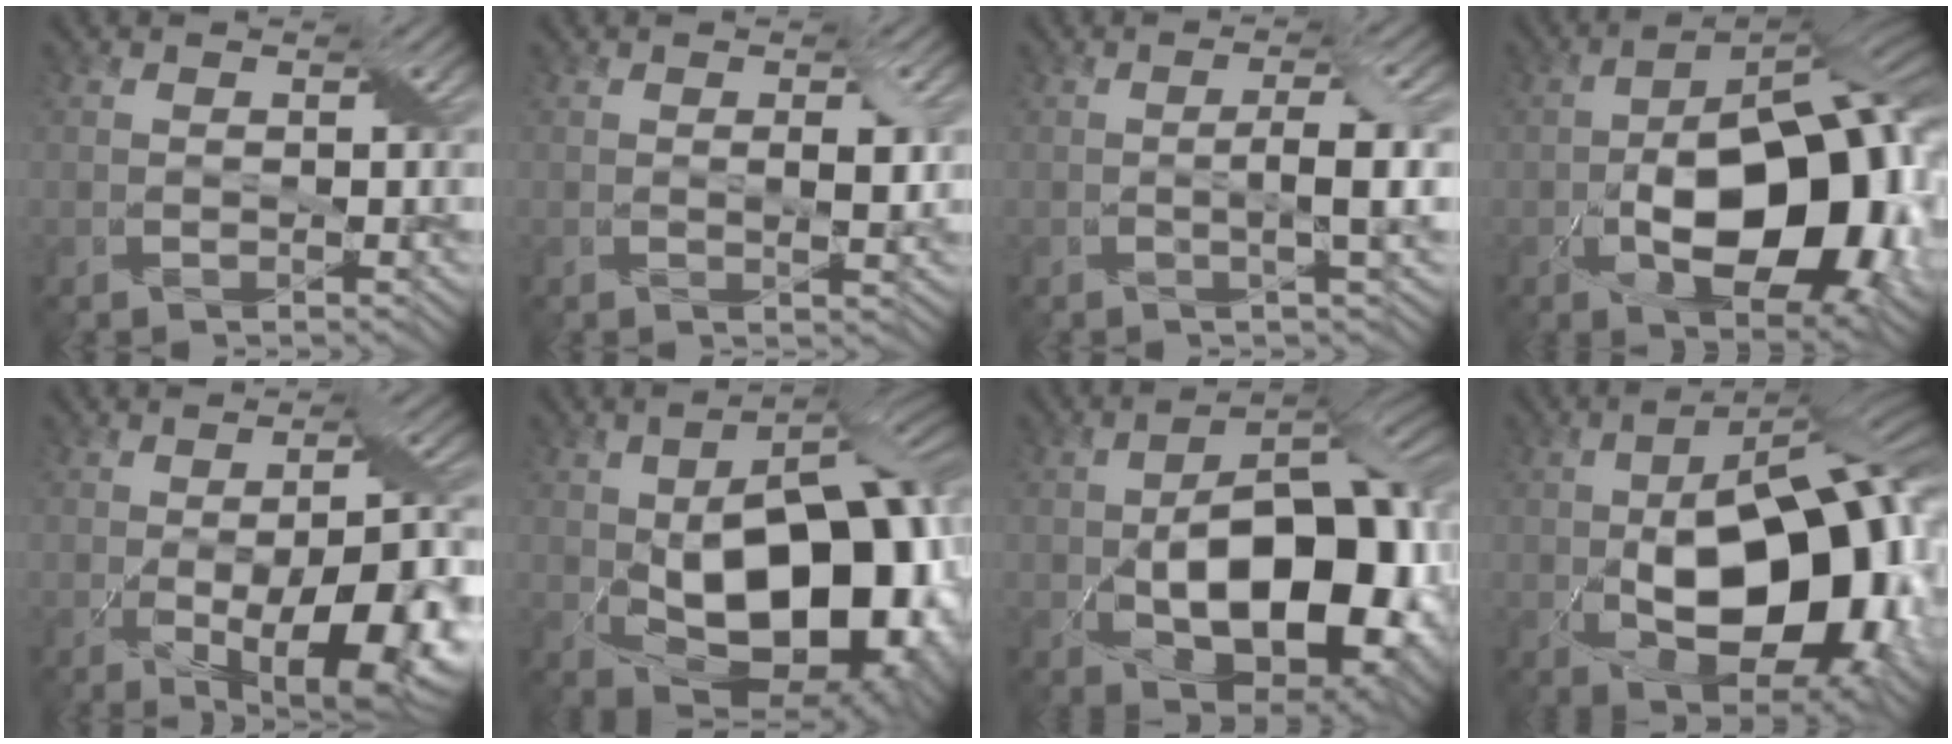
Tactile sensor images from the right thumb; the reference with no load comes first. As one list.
[{"total": 2.3, "force": [0.5, 0.6, 2.2], "torque": [-0.036, -0.001, 0.011]}, {"total": 3.4, "force": [-0.4, 0.3, 3.4], "torque": [-0.057, 0.008, -0.010]}, {"total": 18.1, "force": [-4.2, 9.1, 15.0], "torque": [-0.221, -0.013, -0.065]}, {"total": 14.5, "force": [-4.9, 5.0, 12.7], "torque": [-0.178, -0.025, -0.055]}, {"total": 19.6, "force": [-2.0, 11.2, 15.9], "torque": [-0.210, -0.014, -0.013]}, {"total": 15.8, "force": [-2.3, 8.9, 12.8], "torque": [-0.181, -0.019, -0.026]}, {"total": 17.8, "force": [-2.5, 9.3, 15.0], "torque": [-0.222, -0.016, -0.034]}]